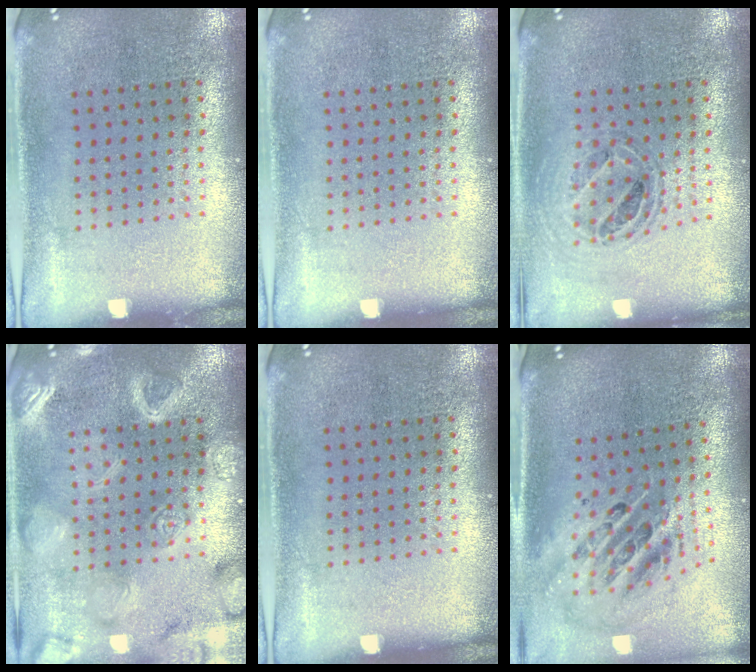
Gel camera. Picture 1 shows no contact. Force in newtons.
{"total": 0.0}
{"total": 0.9, "press": 0.8, "slide": 0.2}
{"total": 5.8, "press": 5.7, "slide": 0.8}
{"total": 0.0}
{"total": 2.6, "press": 1.8, "slide": 1.9}